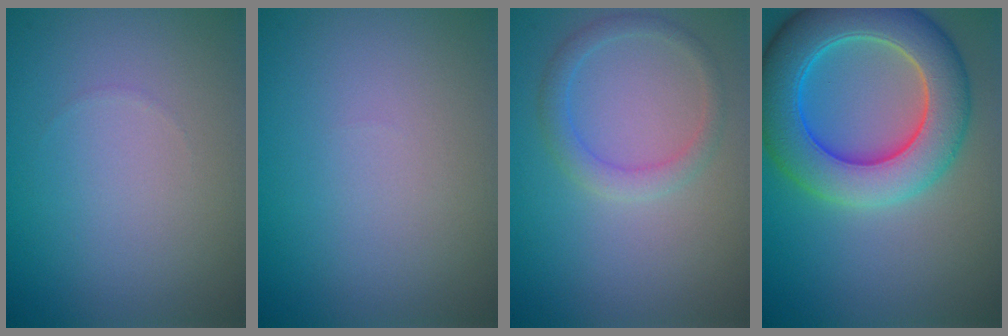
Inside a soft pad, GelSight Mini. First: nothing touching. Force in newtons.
{"total": 0.0}
{"total": 2.1, "press": 2.0, "slide": 0.3}
{"total": 9.4, "press": 9.4, "slide": 0.3}